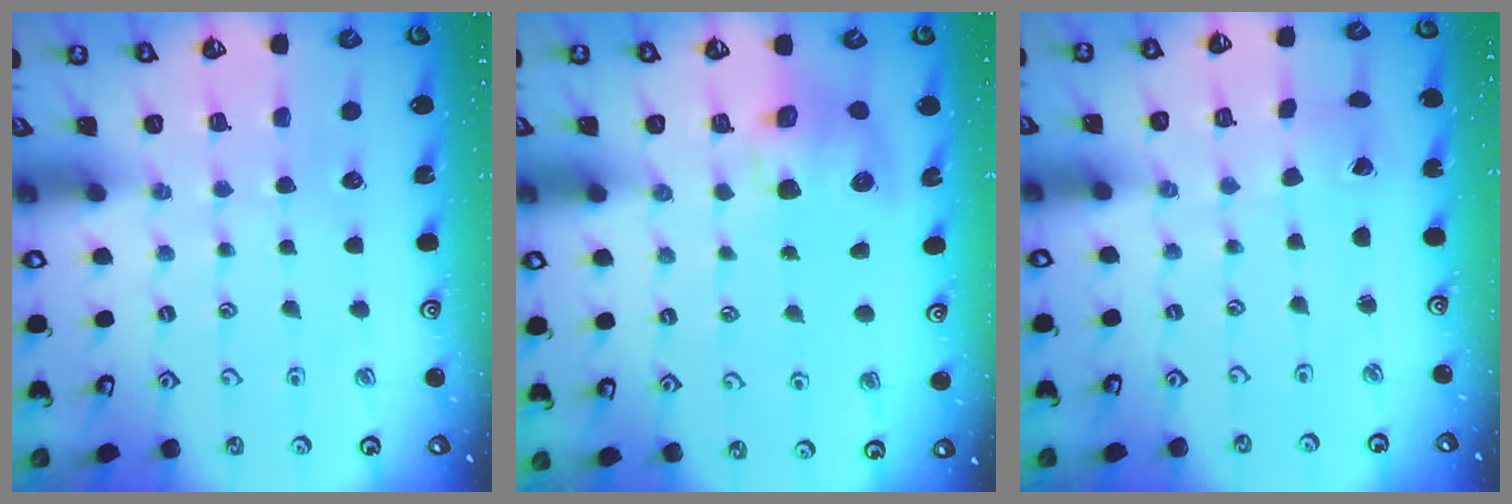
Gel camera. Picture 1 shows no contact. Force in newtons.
{"total": 8.4, "press": 8.3, "slide": 1.3}
{"total": 1.1, "press": 1.1, "slide": 0.1}